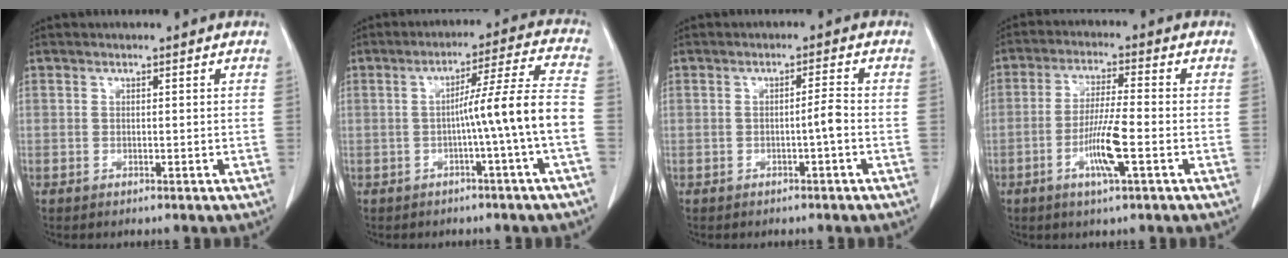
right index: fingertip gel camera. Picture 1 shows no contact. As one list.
[{"total": 9.5, "force": [-2.3, -2.1, 9.0], "torque": [-0.136, 0.020, -0.032]}, {"total": 2.2, "force": [-0.8, -0.3, 2.0], "torque": [-0.031, 0.001, -0.014]}, {"total": 7.5, "force": [-2.6, 0.0, 7.0], "torque": [-0.137, -0.009, -0.049]}]